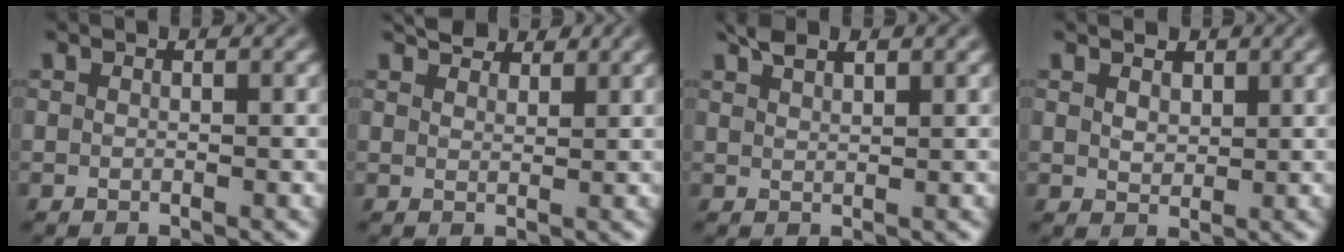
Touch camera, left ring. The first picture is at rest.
{"total": 2.7, "force": [2.4, 0.9, 0.8], "torque": [-0.013, 0.007, 0.039]}
{"total": 2.2, "force": [1.7, 0.5, 1.2], "torque": [-0.016, 0.005, 0.032]}
{"total": 2.0, "force": [1.2, 1.4, 0.9], "torque": [-0.023, 0.001, 0.016]}